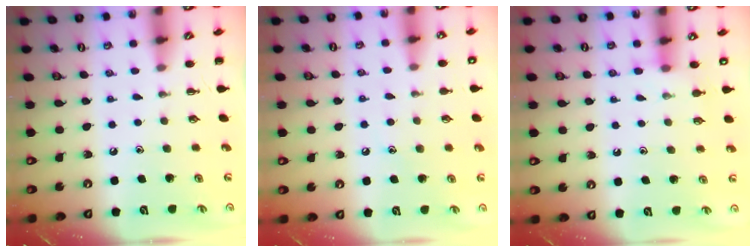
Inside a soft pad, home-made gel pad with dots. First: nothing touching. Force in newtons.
{"total": 7.3, "press": 7.1, "slide": 1.8}
{"total": 6.8, "press": 6.8, "slide": 0.6}